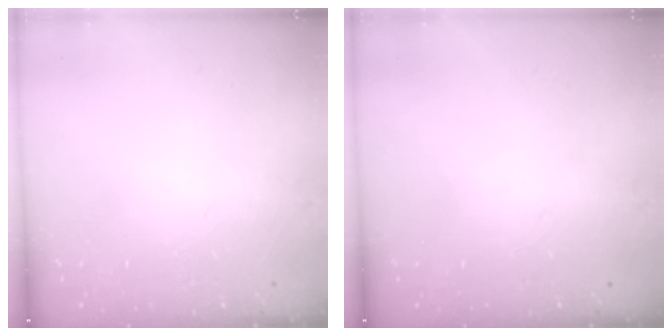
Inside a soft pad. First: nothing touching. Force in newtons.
{"total": 0.0}